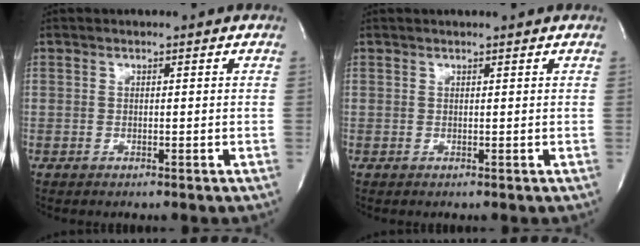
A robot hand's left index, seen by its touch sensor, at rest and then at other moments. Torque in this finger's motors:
{"motor_torque": [0.96, -0.96, 0.11, 0.01]}